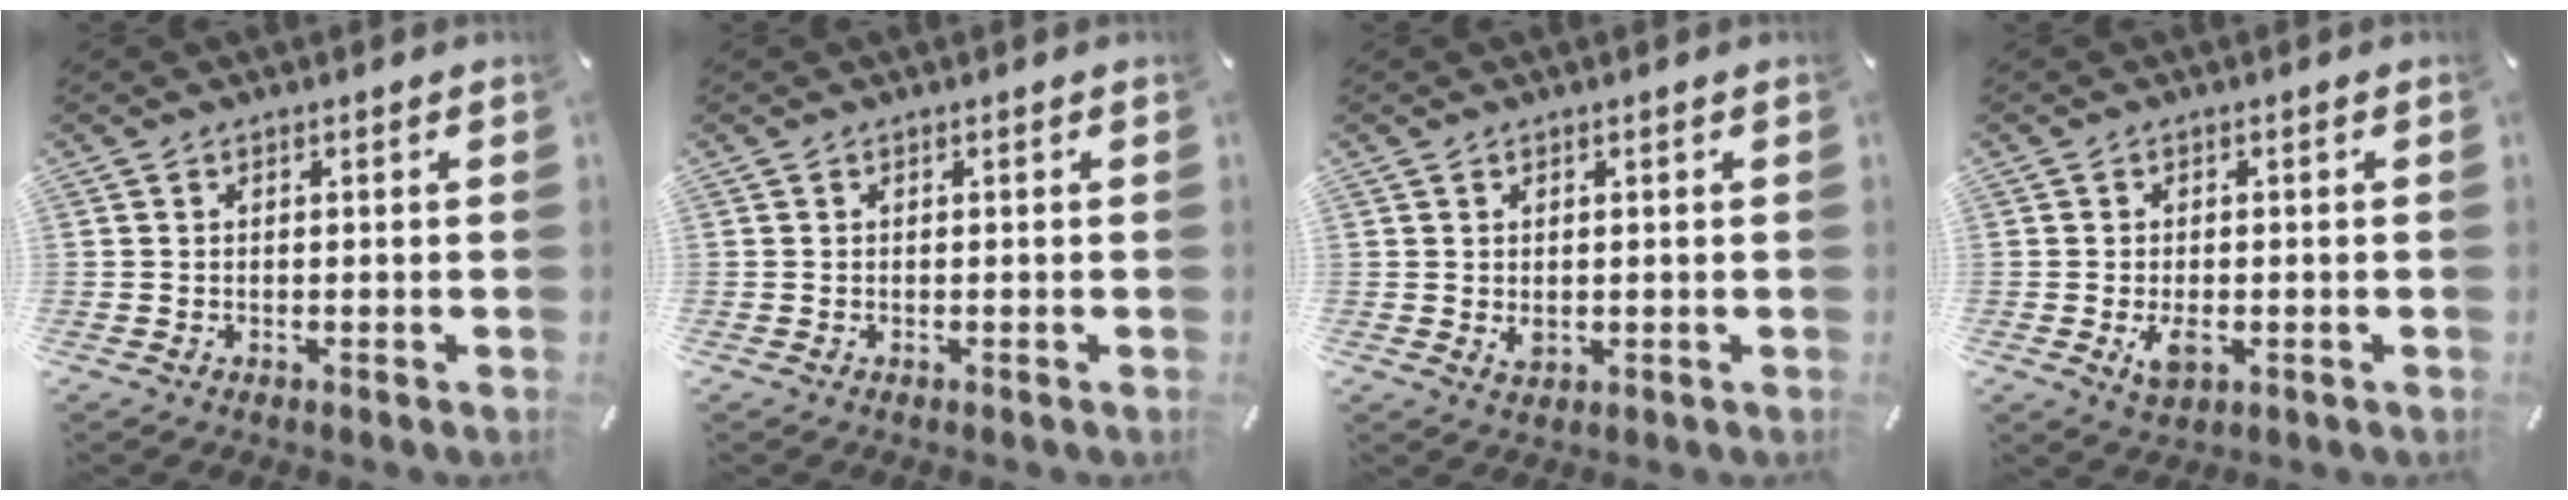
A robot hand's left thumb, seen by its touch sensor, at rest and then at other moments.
{"total": 0.0}
{"total": 1.7, "force": [0.2, 1.3, 1.1], "torque": [-0.015, -0.001, 0.001]}
{"total": 3.9, "force": [-0.9, 2.3, 3.1], "torque": [-0.066, -0.006, -0.020]}